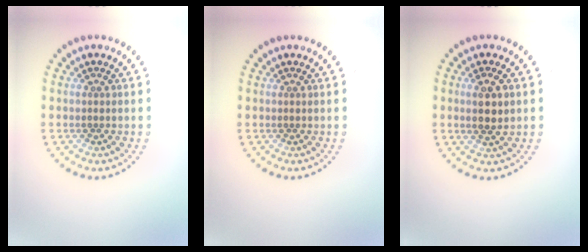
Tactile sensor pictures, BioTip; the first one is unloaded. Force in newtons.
{"total": 0.0}
{"total": 2.5, "press": 2.4, "slide": 0.6}